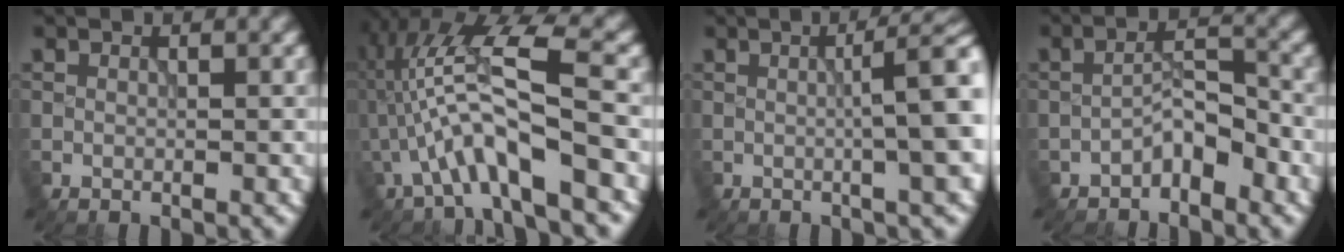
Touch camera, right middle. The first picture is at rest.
{"total": 7.4, "force": [-1.9, 1.5, 7.0], "torque": [-0.139, 0.022, -0.037]}
{"total": 7.2, "force": [0.6, 1.8, 6.9], "torque": [-0.060, 0.015, 0.002]}
{"total": 2.8, "force": [-2.0, 1.0, 1.7], "torque": [-0.023, 0.018, -0.039]}